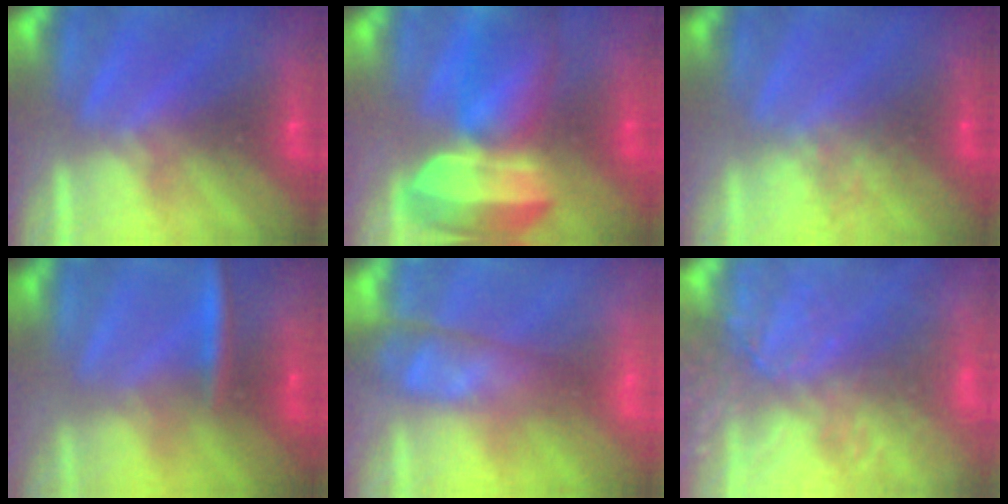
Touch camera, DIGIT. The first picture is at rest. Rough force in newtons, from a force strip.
{"total": 7.1}
{"total": 2.2}
{"total": 2.8}
{"total": 4.0}
{"total": 7.8}